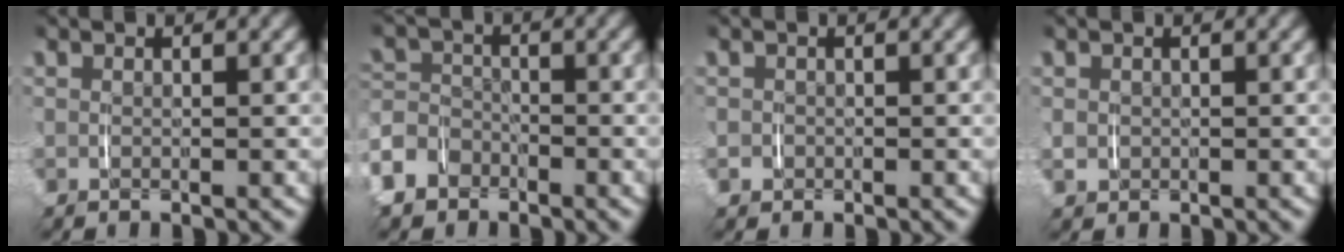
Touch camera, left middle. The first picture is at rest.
{"total": 6.2, "force": [-3.2, 5.2, 1.4], "torque": [-0.039, -0.015, -0.060]}
{"total": 1.1, "force": [-0.3, 1.1, 0.1], "torque": [-0.005, -0.005, -0.005]}
{"total": 1.1, "force": [0.0, 1.0, 0.3], "torque": [-0.010, -0.003, 0.003]}